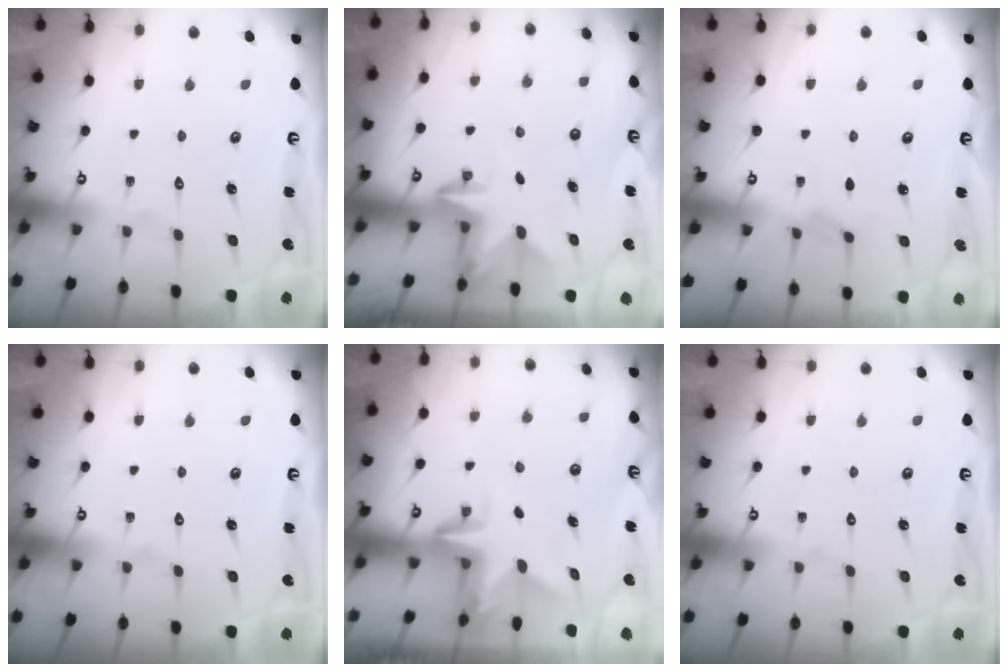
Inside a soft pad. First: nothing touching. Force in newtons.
{"total": 2.5, "press": 2.4, "slide": 0.5}
{"total": 3.4, "press": 3.3, "slide": 0.5}
{"total": 0.0}
{"total": 3.1, "press": 3.1, "slide": 0.2}
{"total": 0.0}